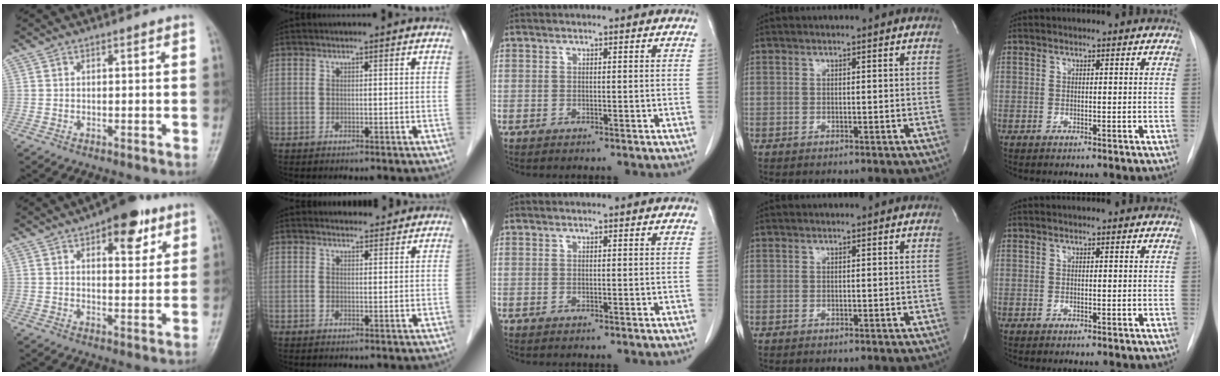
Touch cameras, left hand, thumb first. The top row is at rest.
{"thumb": {"total": 10.4, "force": [5.6, 4.7, 7.4], "torque": [-0.072, -0.021, 0.075]}, "index": {"total": 3.1, "force": [3.0, 1.0, 0.2], "torque": [-0.005, 0.005, 0.036]}}